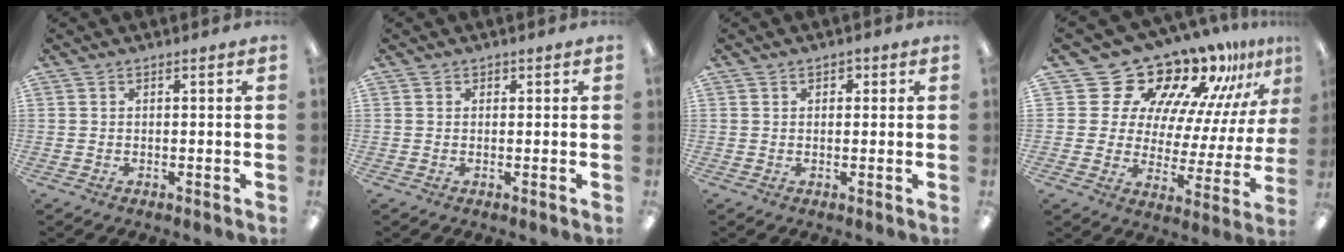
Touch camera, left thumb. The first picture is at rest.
{"total": 0.8, "force": [0.4, 0.7, 0.1], "torque": [0.005, 0.000, 0.006]}
{"total": 2.0, "force": [0.8, 1.4, 1.1], "torque": [-0.007, 0.000, 0.010]}
{"total": 19.6, "force": [16.0, 9.6, 6.2], "torque": [-0.113, -0.132, 0.282]}